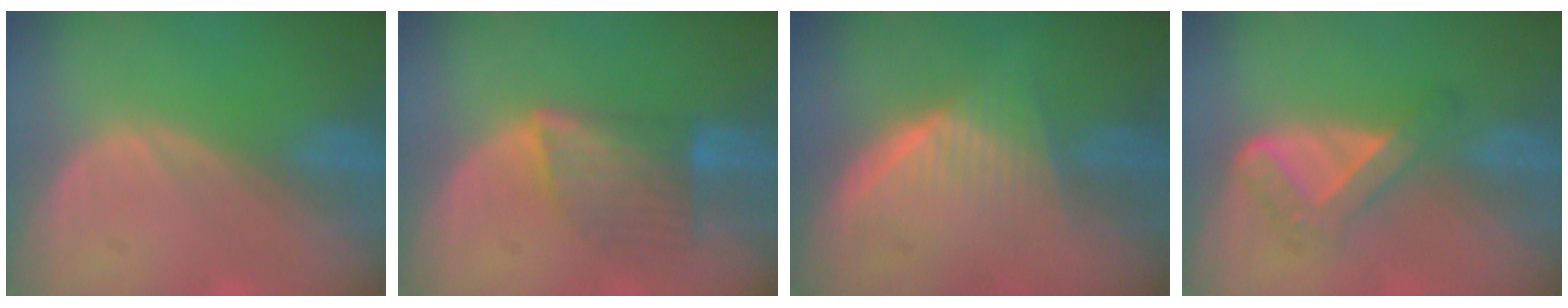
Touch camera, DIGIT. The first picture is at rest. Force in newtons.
{"total": 6.9, "press": 6.5, "slide": 2.2}
{"total": 5.9, "press": 5.9, "slide": 0.4}
{"total": 5.6, "press": 4.8, "slide": 2.9}